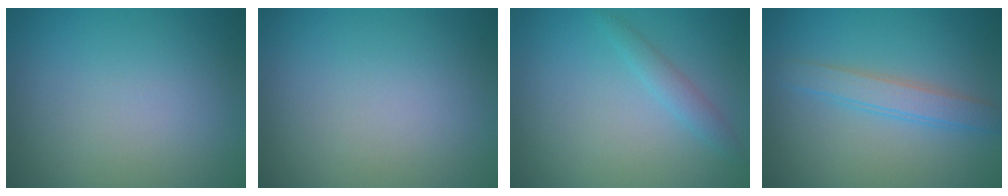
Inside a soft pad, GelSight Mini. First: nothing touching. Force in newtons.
{"total": 0.0}
{"total": 1.5, "press": 1.5, "slide": 0.1}
{"total": 2.5, "press": 2.5, "slide": 0.0}